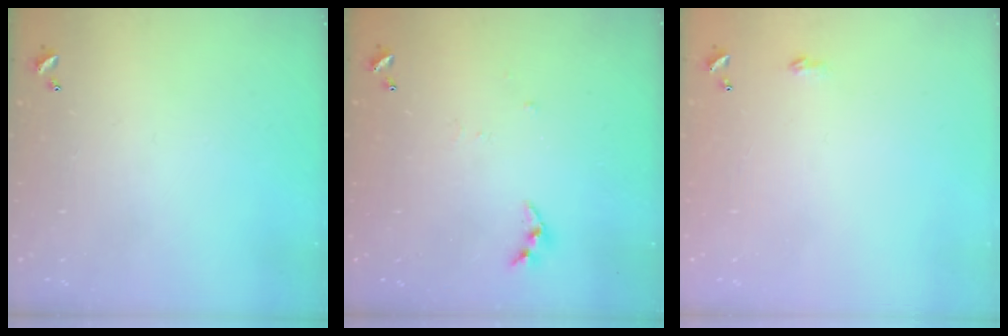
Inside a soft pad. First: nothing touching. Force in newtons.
{"total": 6.1, "press": 6.1, "slide": 0.2}
{"total": 2.2, "press": 2.2, "slide": 0.4}